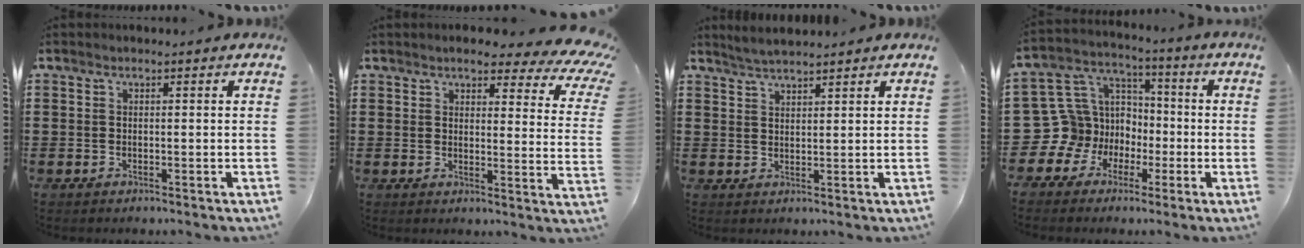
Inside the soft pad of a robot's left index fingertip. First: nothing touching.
{"total": 5.2, "force": [4.1, 1.1, 3.0], "torque": [-0.059, -0.022, 0.066]}
{"total": 2.4, "force": [2.4, -0.1, 0.3], "torque": [-0.011, 0.000, 0.046]}
{"total": 11.4, "force": [-2.8, 10.8, 2.1], "torque": [-0.112, 0.000, -0.040]}